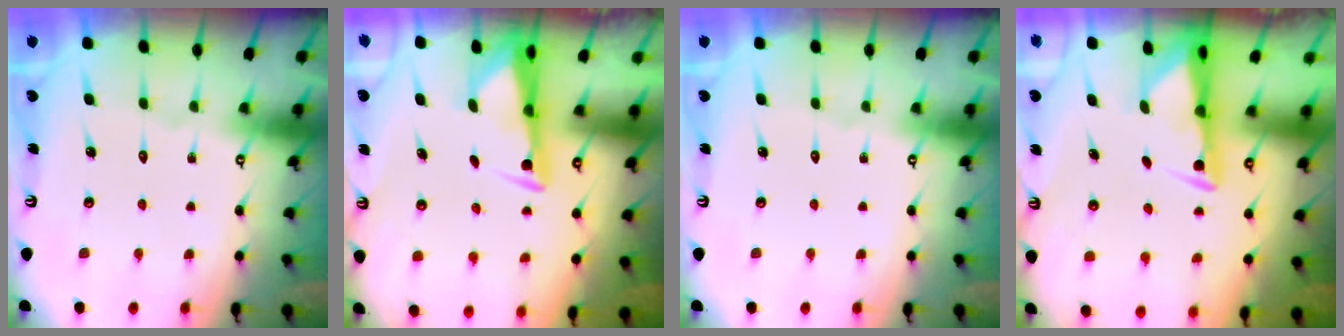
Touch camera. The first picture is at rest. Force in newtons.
{"total": 3.4, "press": 3.3, "slide": 0.9}
{"total": 0.0}
{"total": 3.2, "press": 3.1, "slide": 0.5}